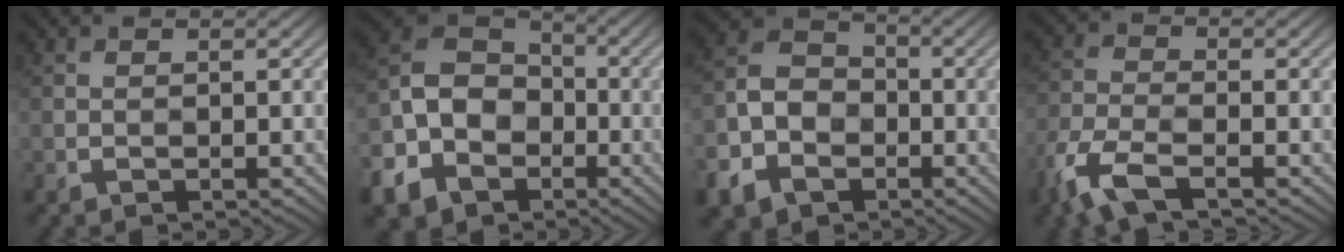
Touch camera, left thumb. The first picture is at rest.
{"total": 13.2, "force": [-4.4, 10.6, 6.6], "torque": [-0.201, -0.033, -0.083]}
{"total": 9.5, "force": [-3.5, 7.5, 4.8], "torque": [-0.121, -0.029, -0.079]}
{"total": 6.9, "force": [-3.8, 2.7, 5.1], "torque": [-0.116, -0.009, -0.092]}